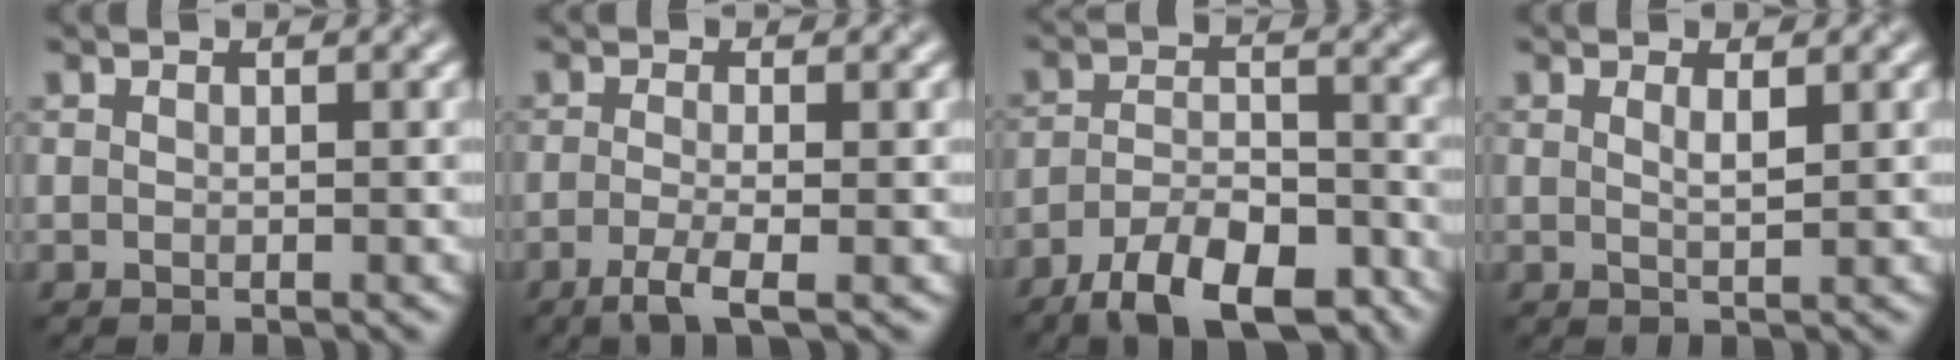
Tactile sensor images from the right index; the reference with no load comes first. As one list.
[{"total": 2.8, "force": [-1.4, 0.6, 2.4], "torque": [-0.046, -0.004, -0.034]}, {"total": 8.6, "force": [-6.1, 3.0, 5.2], "torque": [-0.083, -0.001, -0.103]}, {"total": 1.2, "force": [0.6, 0.2, 1.0], "torque": [-0.015, -0.001, 0.007]}]